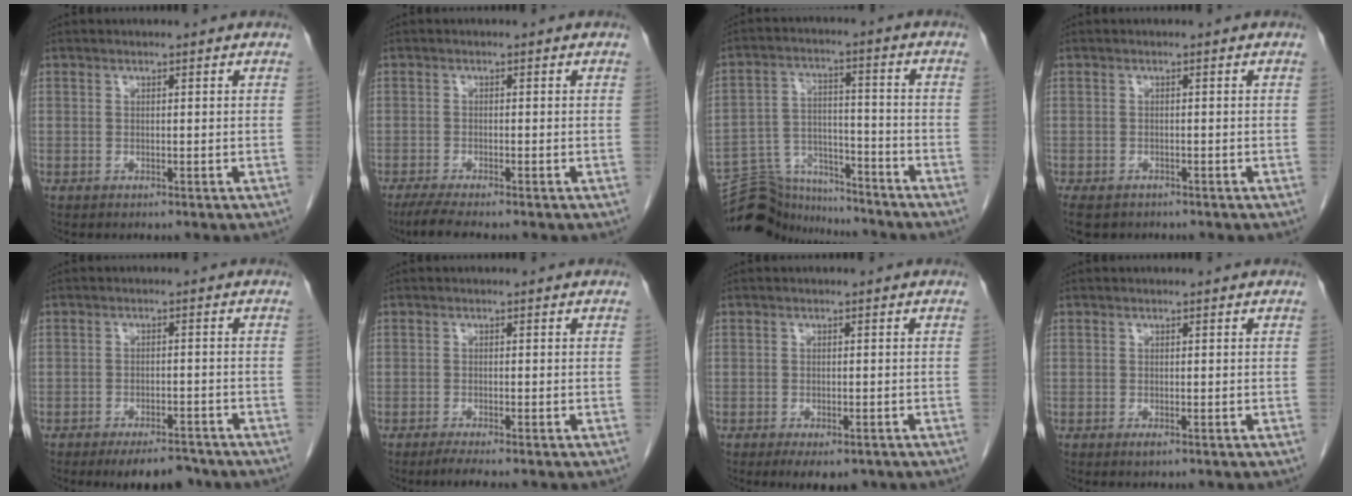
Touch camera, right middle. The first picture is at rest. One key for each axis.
{"total": 4.2, "fx": -3.4, "fy": 0.1, "fz": 2.5, "tx": -0.048, "ty": -0.011, "tz": -0.058}
{"total": 11.8, "fx": -11.6, "fy": 2.2, "fz": 0.4, "tx": -0.014, "ty": 0.036, "tz": -0.197}
{"total": 5.1, "fx": -3.9, "fy": 2.7, "fz": 1.9, "tx": -0.032, "ty": -0.006, "tz": -0.058}
{"total": 6.0, "fx": -4.8, "fy": 2.0, "fz": 3.0, "tx": -0.038, "ty": -0.002, "tz": -0.071}
{"total": 2.1, "fx": -1.6, "fy": -0.4, "fz": 1.3, "tx": -0.029, "ty": -0.007, "tz": -0.031}
{"total": 4.6, "fx": -3.1, "fy": 1.8, "fz": 2.9, "tx": -0.036, "ty": -0.007, "tz": -0.041}
{"total": 0.6, "fx": -0.3, "fy": 0.1, "fz": 0.5, "tx": -0.007, "ty": -0.001, "tz": -0.005}